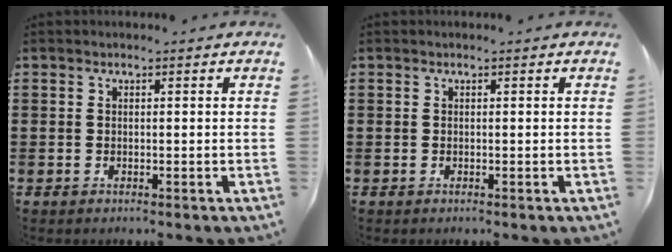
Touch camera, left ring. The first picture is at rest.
{"total": 0.0}